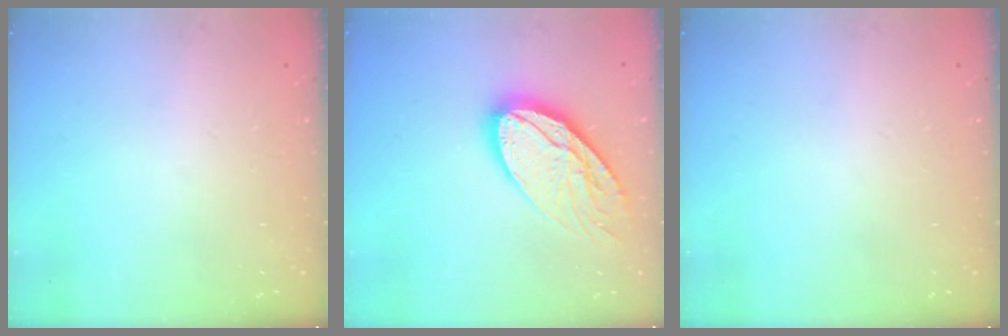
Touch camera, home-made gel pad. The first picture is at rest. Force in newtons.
{"total": 16.2, "press": 16.1, "slide": 0.7}
{"total": 0.0}